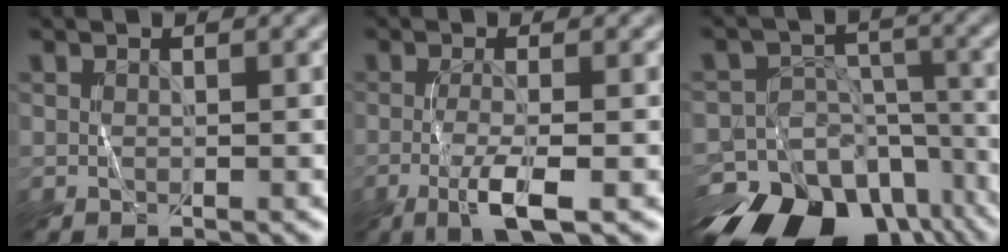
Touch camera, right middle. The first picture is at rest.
{"total": 3.6, "force": [-1.3, 0.5, 3.3], "torque": [-0.070, -0.007, -0.028]}
{"total": 20.1, "force": [-13.9, 12.4, 7.6], "torque": [-0.145, -0.046, -0.192]}